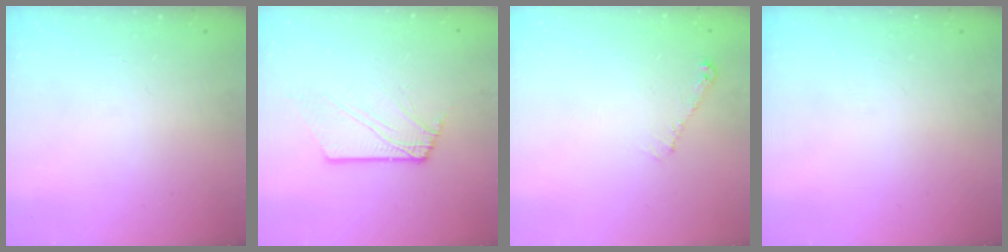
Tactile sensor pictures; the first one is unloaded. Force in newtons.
{"total": 4.0, "press": 4.0, "slide": 0.4}
{"total": 5.3, "press": 5.2, "slide": 0.8}
{"total": 0.0}